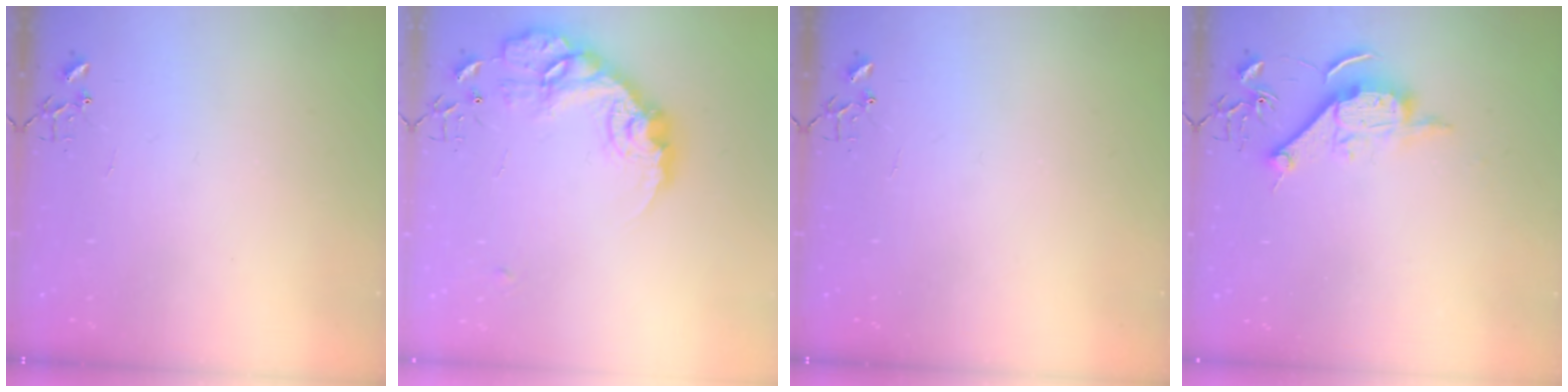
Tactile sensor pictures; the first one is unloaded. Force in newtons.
{"total": 18.5, "press": 18.4, "slide": 1.4}
{"total": 0.0}
{"total": 10.6, "press": 10.6, "slide": 0.3}